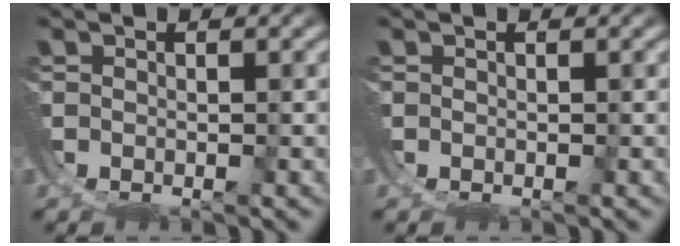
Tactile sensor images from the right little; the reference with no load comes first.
{"total": 0.0}